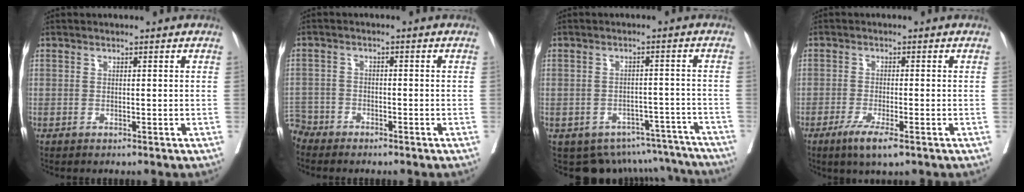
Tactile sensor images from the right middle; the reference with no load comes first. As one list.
[{"total": 4.1, "force": [-3.6, 1.8, -0.7], "torque": [0.015, -0.001, -0.076]}, {"total": 12.7, "force": [-11.1, 6.0, 1.7], "torque": [-0.013, 0.035, -0.121]}, {"total": 4.8, "force": [-2.9, 0.6, 3.8], "torque": [-0.071, -0.012, -0.049]}]